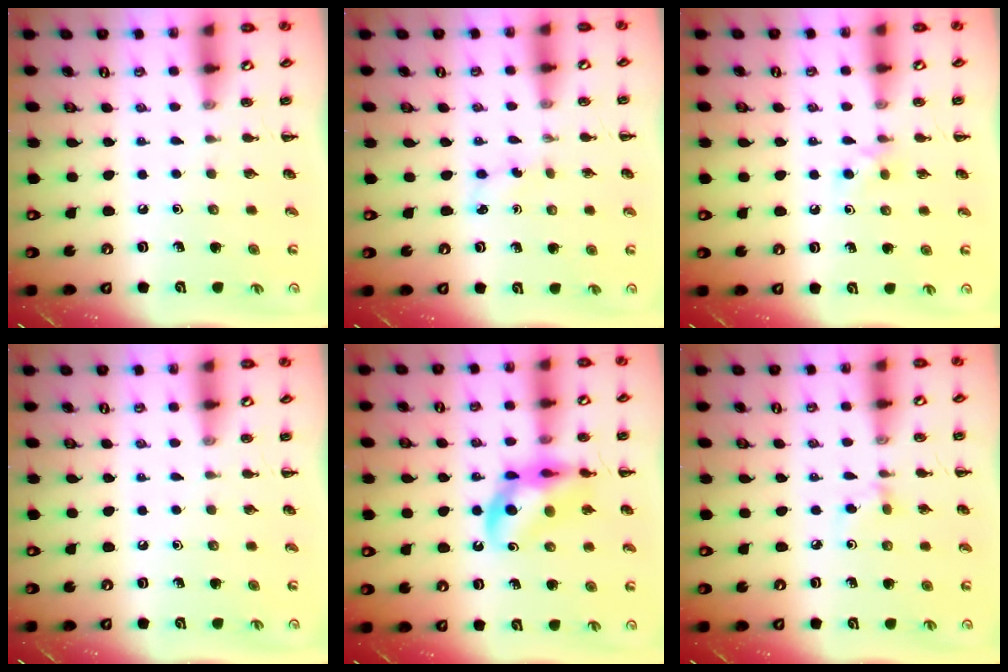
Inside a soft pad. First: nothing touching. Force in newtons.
{"total": 2.6, "press": 2.5, "slide": 0.8}
{"total": 3.2, "press": 2.9, "slide": 1.5}
{"total": 0.0}
{"total": 12.7, "press": 12.3, "slide": 3.2}
{"total": 4.4, "press": 4.2, "slide": 1.5}